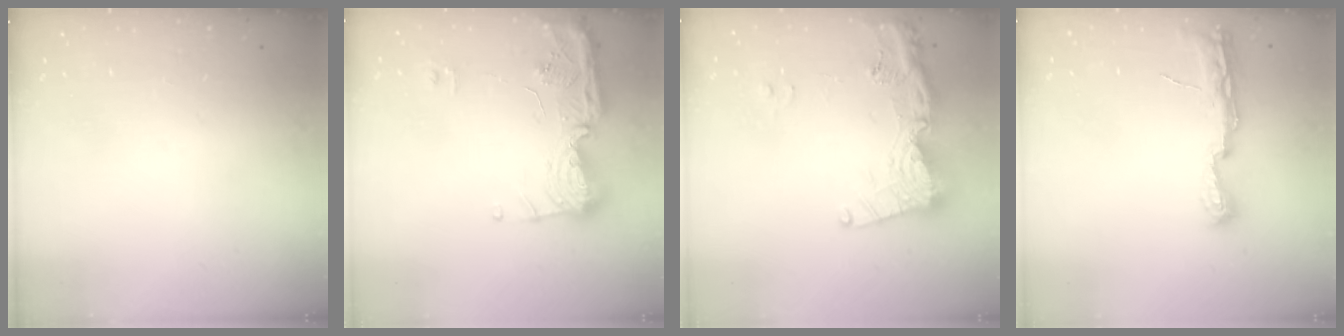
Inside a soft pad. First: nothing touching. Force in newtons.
{"total": 15.0, "press": 14.9, "slide": 0.8}
{"total": 16.6, "press": 16.5, "slide": 1.9}
{"total": 8.0, "press": 8.0, "slide": 0.7}